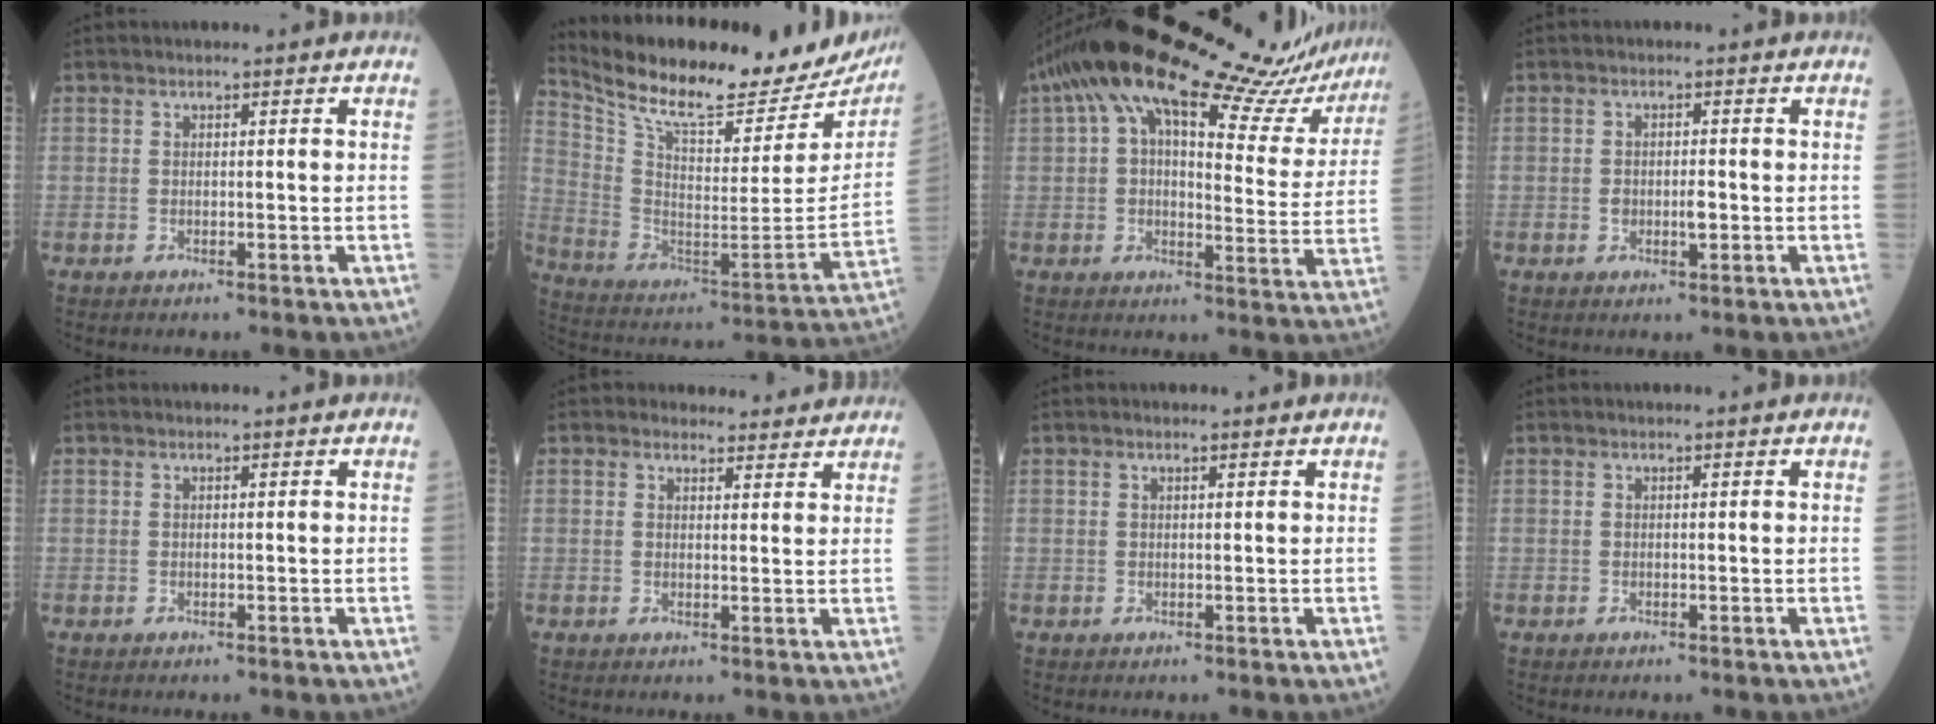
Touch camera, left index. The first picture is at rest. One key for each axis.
{"total": 27.9, "fx": 24.9, "fy": 5.0, "fz": 11.6, "tx": -0.213, "ty": -0.071, "tz": 0.357}
{"total": 24.4, "fx": 20.6, "fy": 4.6, "fz": 12.4, "tx": -0.203, "ty": 0.021, "tz": 0.266}
{"total": 2.1, "fx": -0.3, "fy": 0.9, "fz": 1.9, "tx": -0.034, "ty": 0.001, "tz": -0.002}
{"total": 0.0}
{"total": 4.7, "fx": 4.4, "fy": 1.6, "fz": 0.1, "tx": 0.006, "ty": 0.005, "tz": 0.043}
{"total": 0.9, "fx": 0.7, "fy": 0.1, "fz": 0.5, "tx": -0.013, "ty": 0.008, "tz": 0.013}
{"total": 0.0}